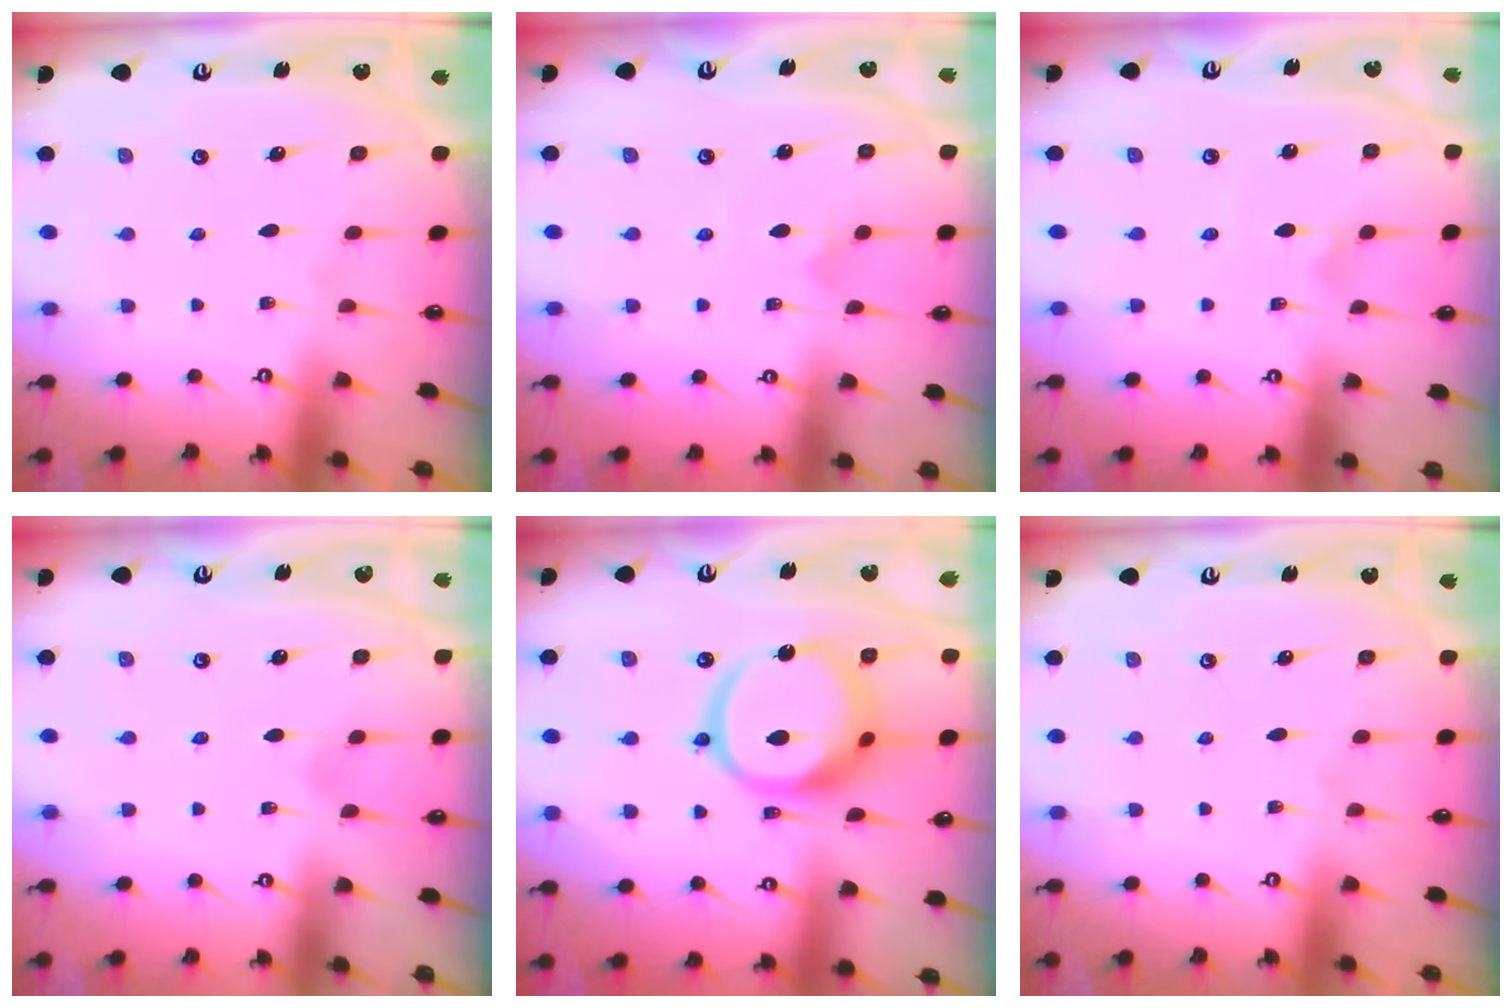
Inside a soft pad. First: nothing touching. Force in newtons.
{"total": 3.4, "press": 3.3, "slide": 0.3}
{"total": 1.5, "press": 1.4, "slide": 0.4}
{"total": 0.9, "press": 0.9, "slide": 0.2}
{"total": 14.8, "press": 14.7, "slide": 1.6}
{"total": 0.0}